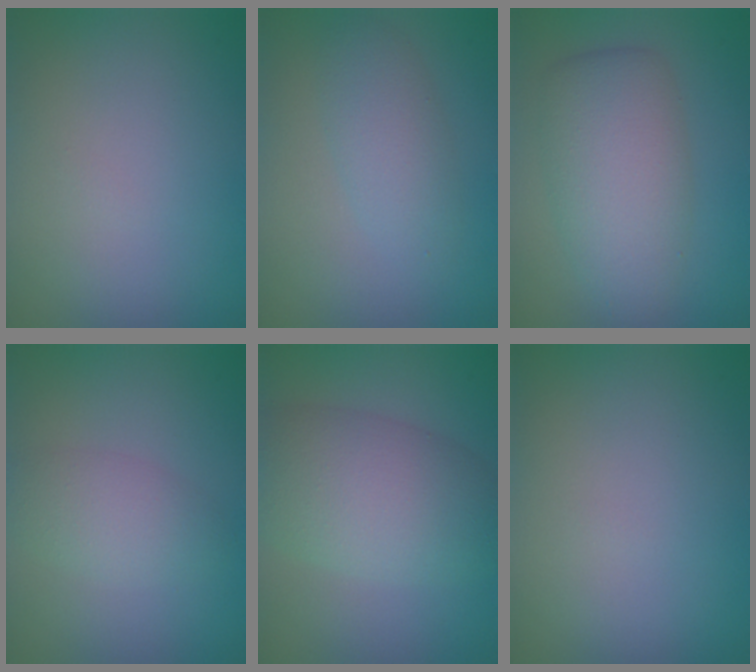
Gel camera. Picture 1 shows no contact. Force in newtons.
{"total": 2.9, "press": 2.9, "slide": 0.1}
{"total": 6.0, "press": 6.0, "slide": 0.1}
{"total": 2.8, "press": 2.8, "slide": 0.1}
{"total": 7.6, "press": 7.6, "slide": 0.2}
{"total": 0.0}